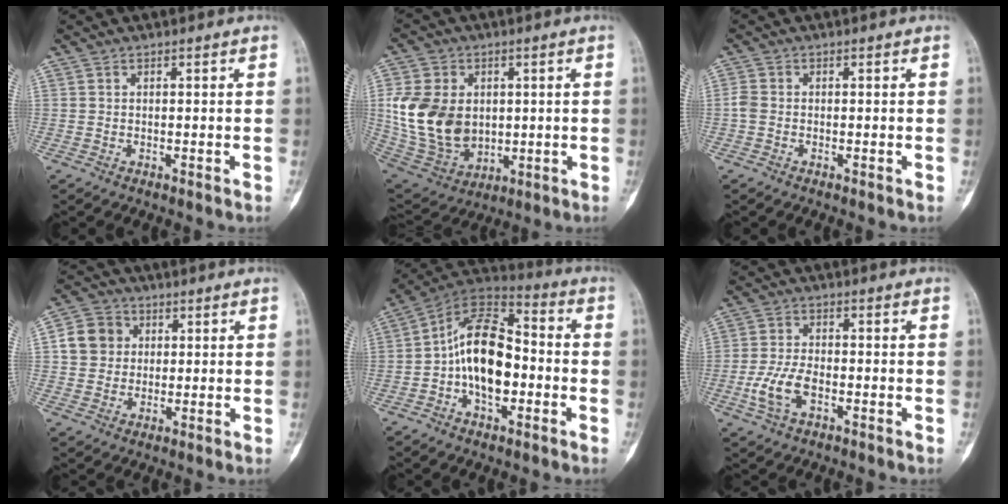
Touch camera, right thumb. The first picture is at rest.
{"total": 16.9, "force": [1.6, 12.6, 11.1], "torque": [-0.191, -0.009, 0.052]}
{"total": 1.8, "force": [-0.3, 1.3, 1.1], "torque": [-0.027, 0.000, -0.012]}
{"total": 7.2, "force": [1.3, 6.5, 2.8], "torque": [-0.030, 0.005, 0.017]}
{"total": 15.7, "force": [-2.5, 9.0, 12.5], "torque": [-0.199, 0.044, -0.053]}
{"total": 6.7, "force": [-2.3, 3.3, 5.3], "torque": [-0.119, 0.012, -0.046]}